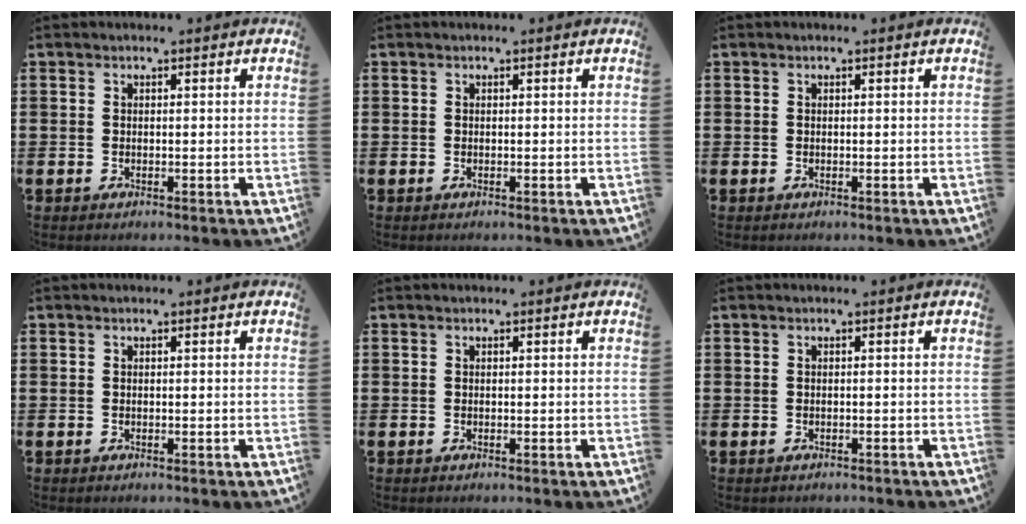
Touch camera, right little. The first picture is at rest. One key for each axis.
{"total": 0.0}
{"total": 0.0}
{"total": 0.0}
{"total": 0.0}
{"total": 0.0}